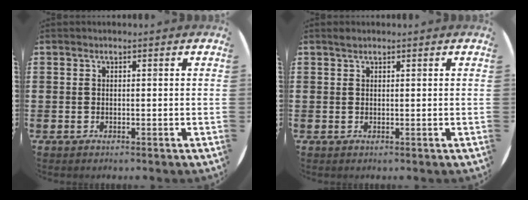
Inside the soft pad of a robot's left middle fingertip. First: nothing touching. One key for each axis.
{"total": 0.6, "fx": 0.6, "fy": 0.2, "fz": 0.1, "tx": -0.002, "ty": 0.003, "tz": 0.011}